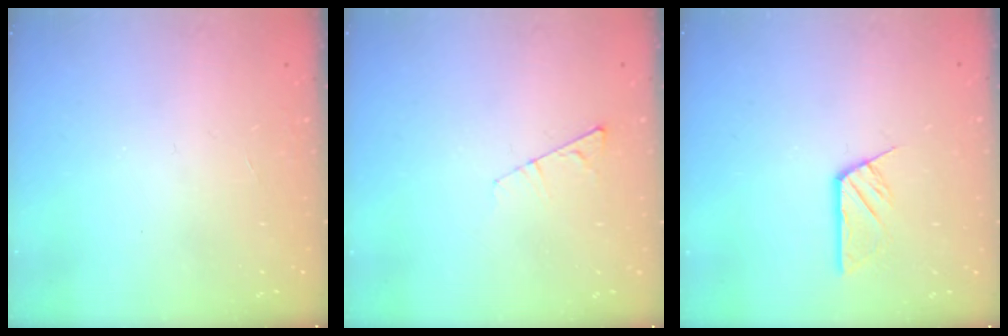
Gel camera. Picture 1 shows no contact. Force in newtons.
{"total": 3.5, "press": 3.4, "slide": 0.4}
{"total": 4.8, "press": 4.8, "slide": 0.3}